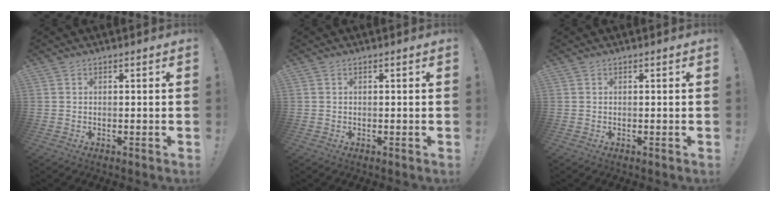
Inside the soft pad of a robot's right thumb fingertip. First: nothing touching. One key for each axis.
{"total": 0.0}
{"total": 0.0}